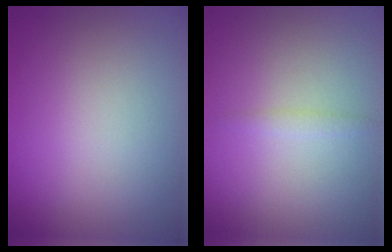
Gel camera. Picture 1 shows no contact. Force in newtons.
{"total": 0.7, "press": 0.7, "slide": 0.0}